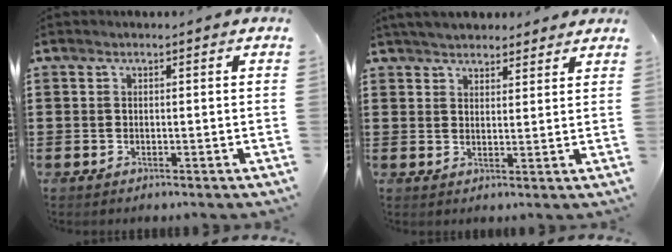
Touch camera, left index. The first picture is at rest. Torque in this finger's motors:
{"motor_torque": [1.00, -1.13, 0.96, 0.21]}